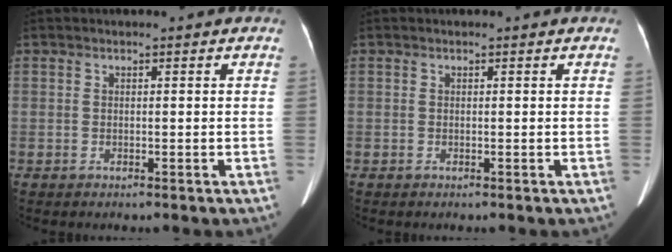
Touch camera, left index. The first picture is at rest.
{"total": 0.0}